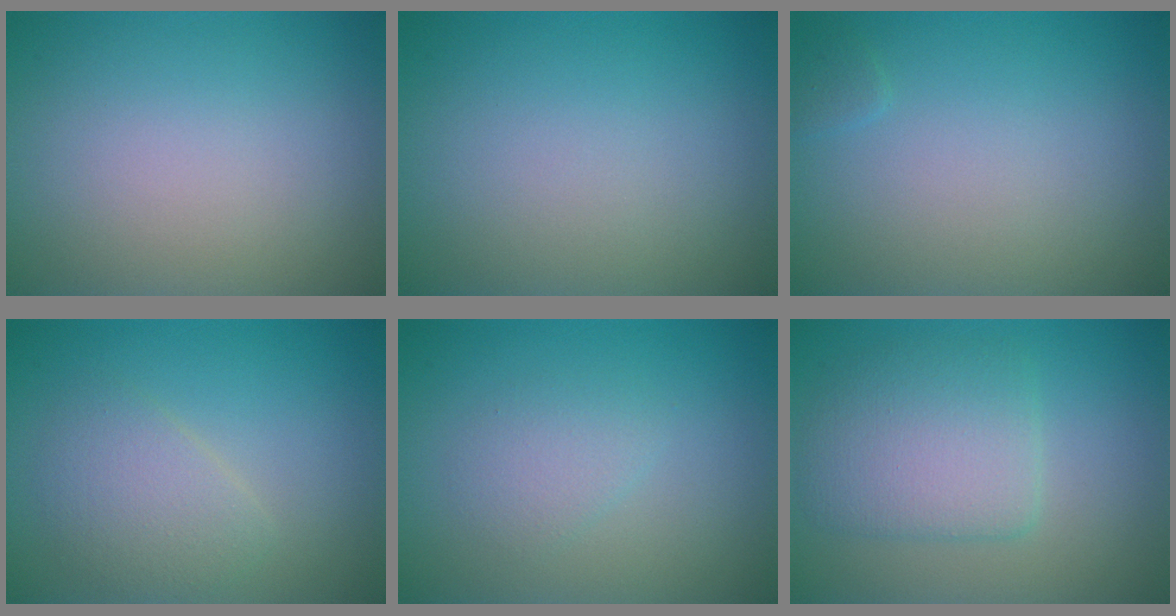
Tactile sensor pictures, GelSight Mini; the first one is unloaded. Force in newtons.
{"total": 0.0}
{"total": 0.6, "press": 0.6, "slide": 0.0}
{"total": 2.8, "press": 2.8, "slide": 0.0}
{"total": 1.6, "press": 1.6, "slide": 0.1}
{"total": 4.4, "press": 4.4, "slide": 0.2}